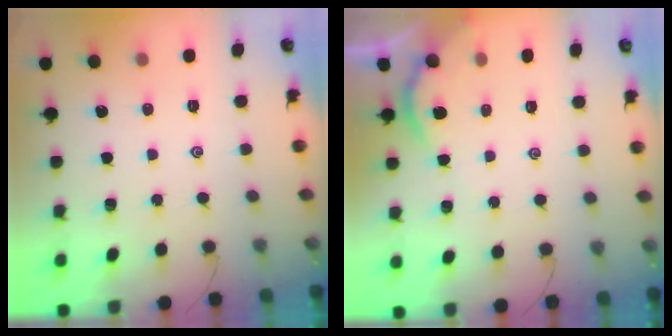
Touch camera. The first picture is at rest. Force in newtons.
{"total": 3.2, "press": 3.2, "slide": 0.4}